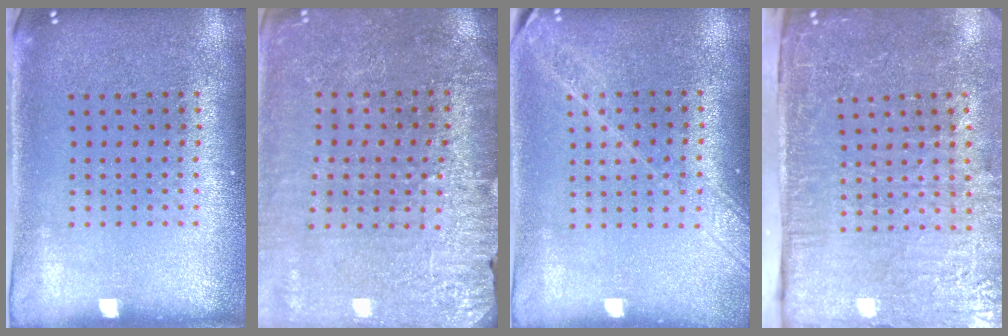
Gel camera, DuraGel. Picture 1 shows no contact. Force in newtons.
{"total": 2.8, "press": 2.8, "slide": 0.3}
{"total": 1.7, "press": 1.4, "slide": 0.9}
{"total": 5.0, "press": 4.1, "slide": 3.0}